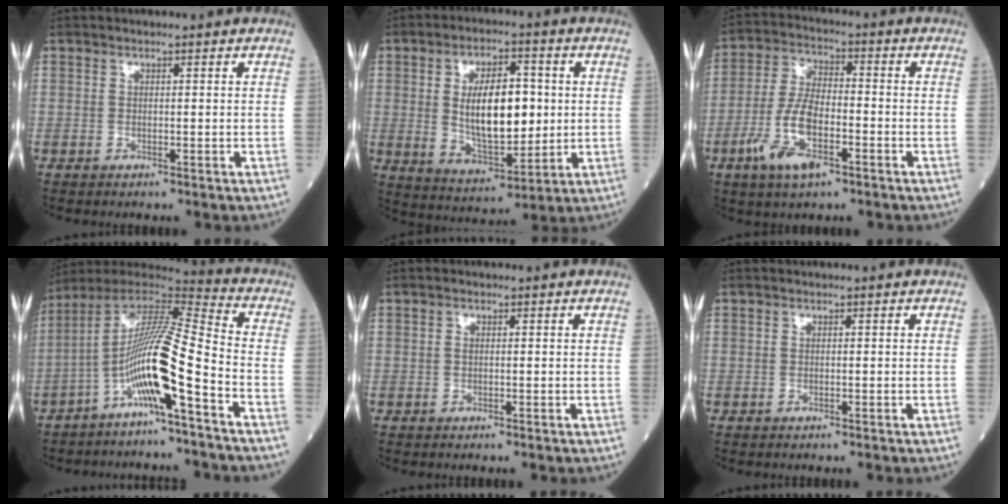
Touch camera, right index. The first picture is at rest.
{"total": 12.5, "force": [1.1, 5.4, 11.2], "torque": [-0.201, 0.001, 0.026]}
{"total": 9.9, "force": [-4.4, 3.3, 8.2], "torque": [-0.179, -0.005, -0.084]}
{"total": 13.4, "force": [-5.6, -0.1, 12.2], "torque": [-0.230, 0.006, -0.111]}
{"total": 0.5, "force": [0.1, 0.3, 0.4], "torque": [-0.013, 0.000, 0.001]}
{"total": 0.0}